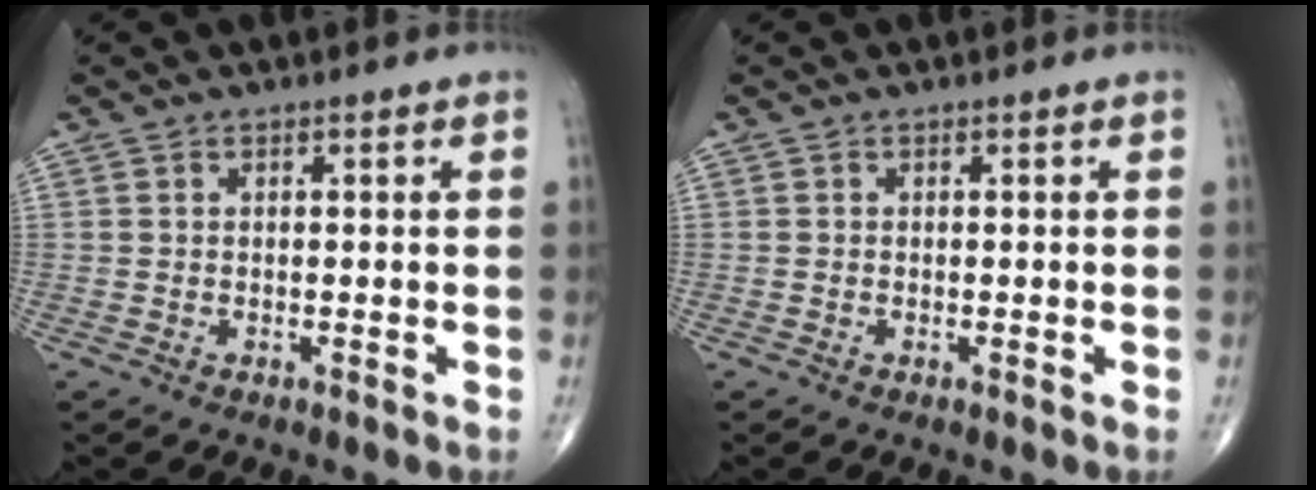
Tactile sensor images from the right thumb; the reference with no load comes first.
{"total": 0.0}